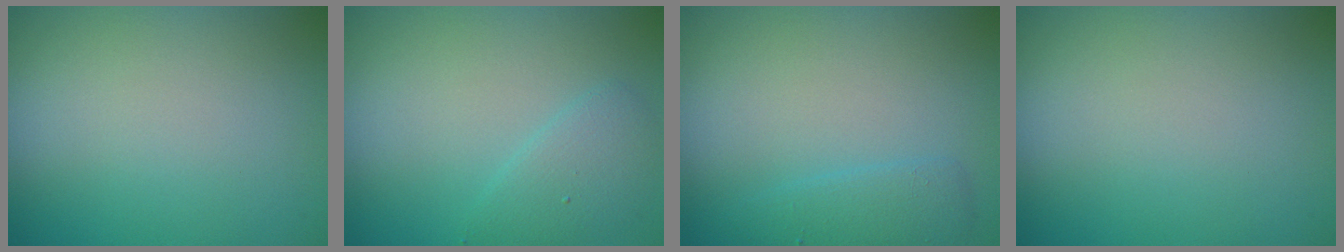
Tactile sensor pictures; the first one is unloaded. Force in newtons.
{"total": 1.9, "press": 1.9, "slide": 0.2}
{"total": 1.8, "press": 1.8, "slide": 0.2}
{"total": 0.0}